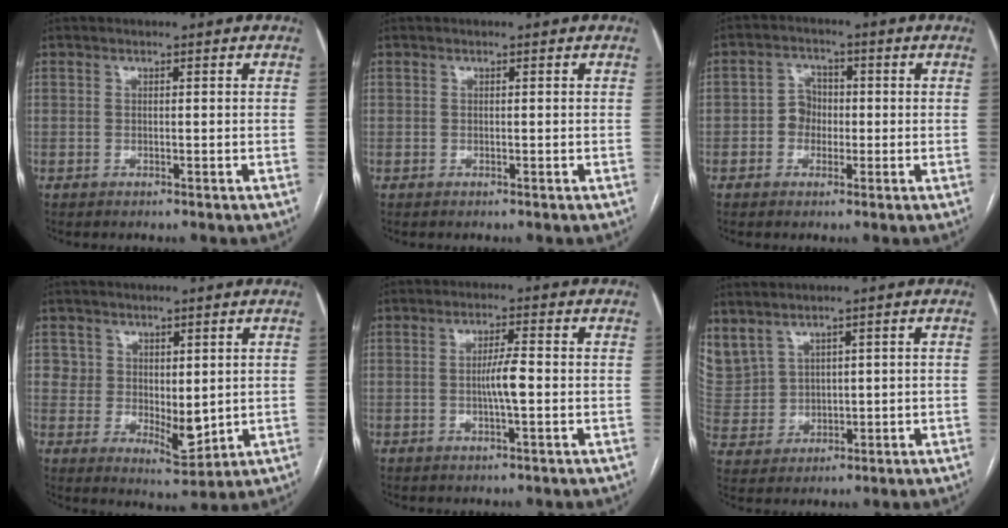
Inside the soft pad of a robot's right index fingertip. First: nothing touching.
{"total": 0.0}
{"total": 3.9, "force": [-0.7, 3.3, 1.9], "torque": [-0.032, 0.016, -0.013]}
{"total": 5.6, "force": [1.1, 4.0, 3.8], "torque": [-0.054, -0.014, 0.034]}
{"total": 4.0, "force": [-0.4, 0.2, 3.9], "torque": [-0.072, -0.002, -0.008]}
{"total": 10.2, "force": [5.8, 7.4, 3.8], "torque": [-0.135, 0.025, 0.149]}